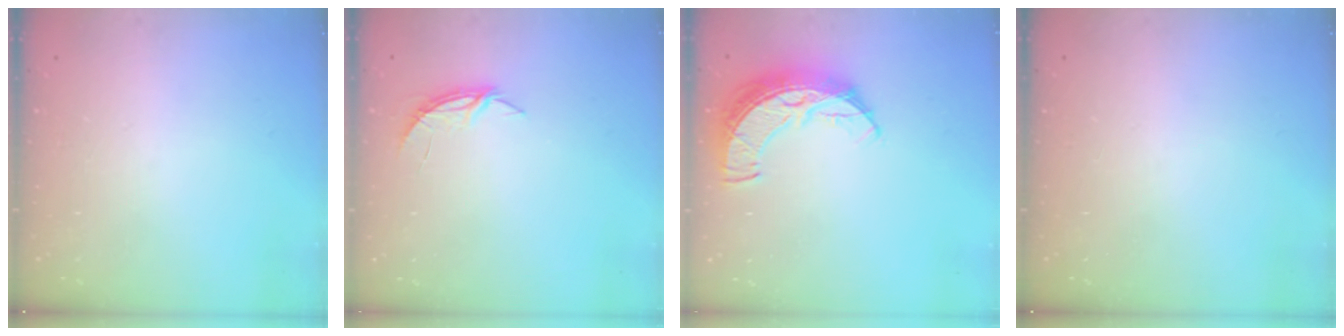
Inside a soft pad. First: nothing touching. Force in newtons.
{"total": 4.4, "press": 4.3, "slide": 0.4}
{"total": 9.6, "press": 9.6, "slide": 0.6}
{"total": 0.0}